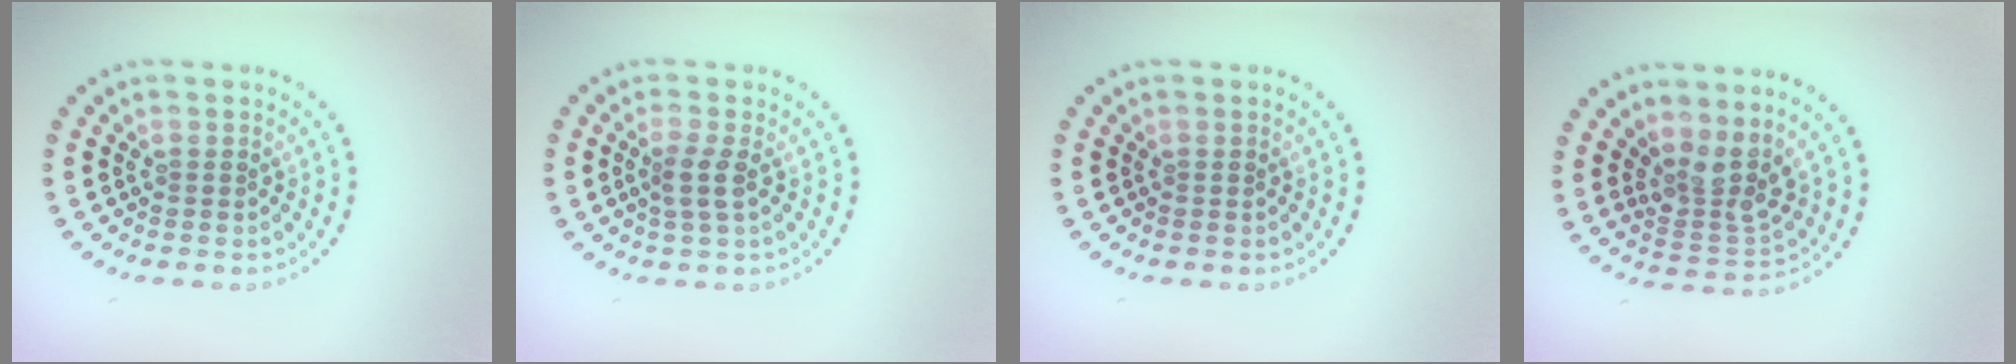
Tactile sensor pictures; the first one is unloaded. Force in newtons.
{"total": 1.8, "press": 1.6, "slide": 0.9}
{"total": 0.0}
{"total": 3.6, "press": 2.9, "slide": 2.2}